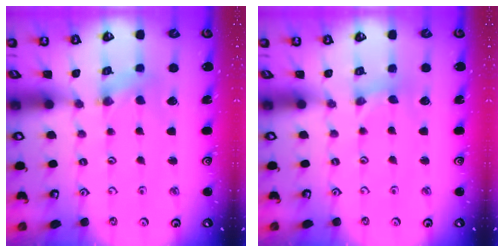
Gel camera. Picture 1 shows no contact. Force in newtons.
{"total": 0.0}